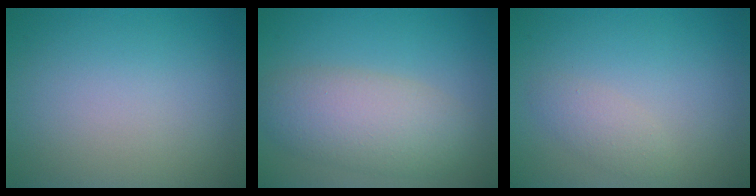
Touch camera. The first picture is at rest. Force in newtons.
{"total": 5.7, "press": 5.7, "slide": 0.5}
{"total": 1.6, "press": 1.6, "slide": 0.0}